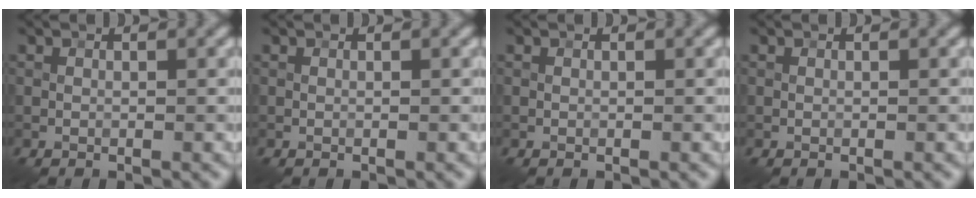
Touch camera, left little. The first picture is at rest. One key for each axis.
{"total": 0.0}
{"total": 0.0}
{"total": 0.0}